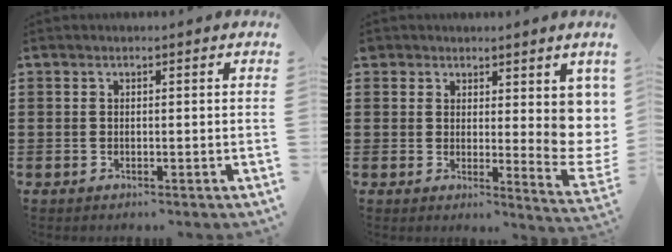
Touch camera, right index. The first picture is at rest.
{"total": 5.6, "force": [3.1, 3.1, 3.5], "torque": [-0.045, -0.022, 0.059]}